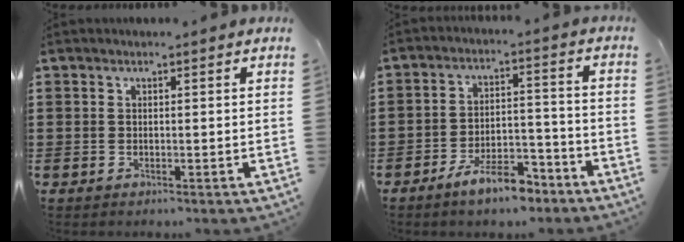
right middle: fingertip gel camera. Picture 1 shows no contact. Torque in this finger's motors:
{"motor_torque": [1.64, -0.19, 0.83, 0.21]}